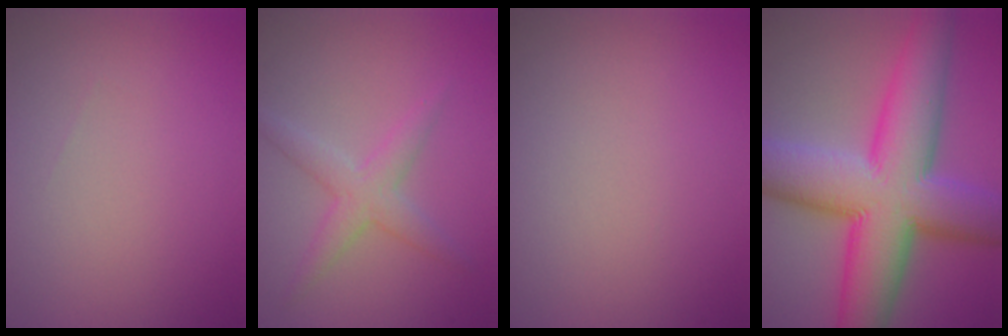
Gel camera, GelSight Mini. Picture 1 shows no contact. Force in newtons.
{"total": 2.6, "press": 2.6, "slide": 0.1}
{"total": 0.0}
{"total": 13.3, "press": 13.3, "slide": 0.4}